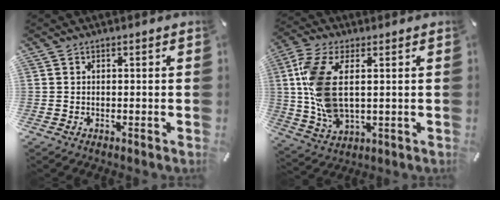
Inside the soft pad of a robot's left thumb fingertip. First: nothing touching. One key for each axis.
{"total": 11.9, "fx": 1.9, "fy": 6.2, "fz": 10.0, "tx": -0.231, "ty": -0.009, "tz": 0.035}